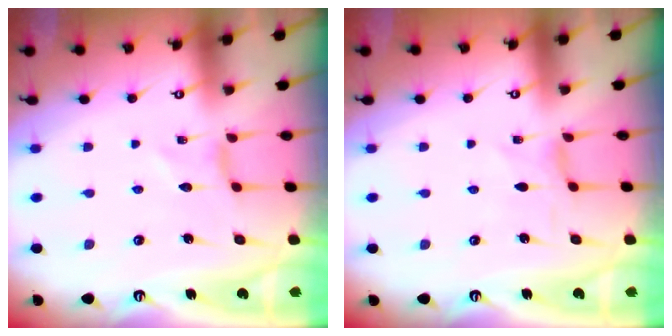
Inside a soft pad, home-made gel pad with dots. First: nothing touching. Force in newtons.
{"total": 0.0}